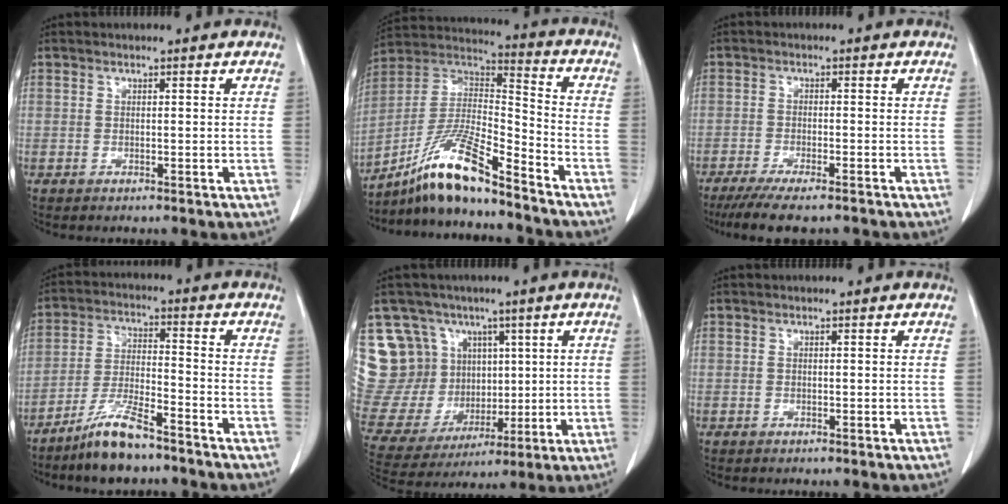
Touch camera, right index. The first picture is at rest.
{"total": 15.1, "force": [-11.5, 1.3, 9.7], "torque": [-0.187, 0.007, -0.209]}
{"total": 10.3, "force": [-8.5, 1.6, 5.6], "torque": [-0.081, -0.016, -0.129]}
{"total": 8.8, "force": [-6.8, 1.2, 5.3], "torque": [-0.112, -0.018, -0.131]}
{"total": 20.5, "force": [7.7, 17.3, 7.8], "torque": [-0.204, 0.073, 0.175]}
{"total": 0.0}